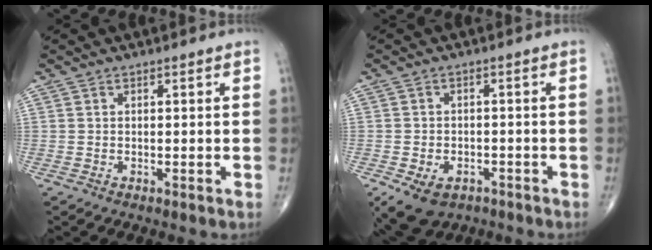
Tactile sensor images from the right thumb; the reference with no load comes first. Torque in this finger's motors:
{"motor_torque": [1.91, 1.99, 0.68, -0.57, 0.03]}